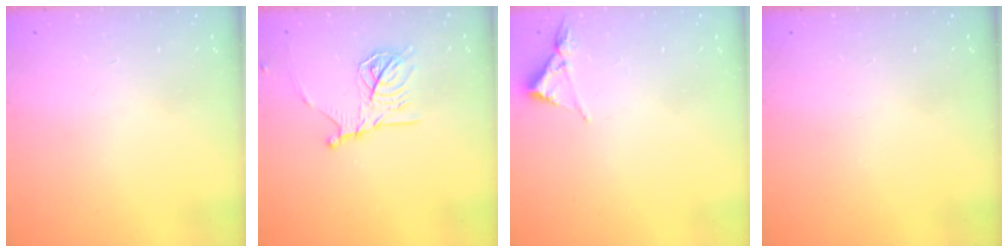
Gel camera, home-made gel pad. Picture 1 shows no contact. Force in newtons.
{"total": 14.9, "press": 14.9, "slide": 0.4}
{"total": 3.4, "press": 3.4, "slide": 0.5}
{"total": 0.0}